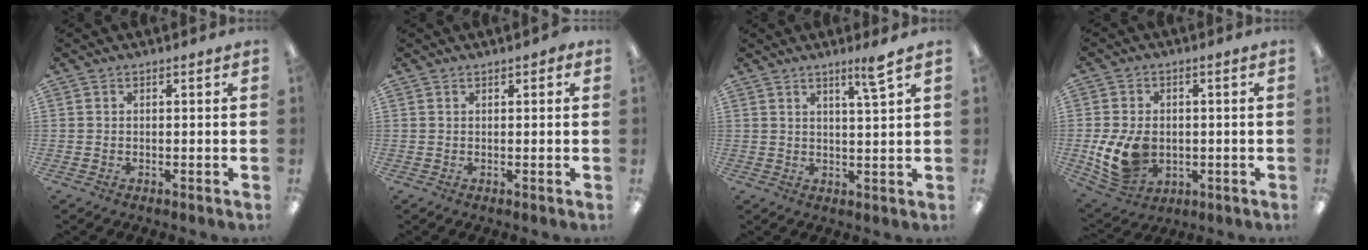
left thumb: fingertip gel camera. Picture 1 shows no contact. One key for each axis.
{"total": 0.9, "fx": 0.5, "fy": 0.3, "fz": 0.6, "tx": -0.005, "ty": -0.001, "tz": 0.007}
{"total": 5.2, "fx": 3.6, "fy": -0.1, "fz": 3.8, "tx": -0.060, "ty": -0.017, "tz": 0.054}
{"total": 11.1, "fx": -1.6, "fy": 8.2, "fz": 7.2, "tx": -0.141, "ty": -0.001, "tz": -0.026}